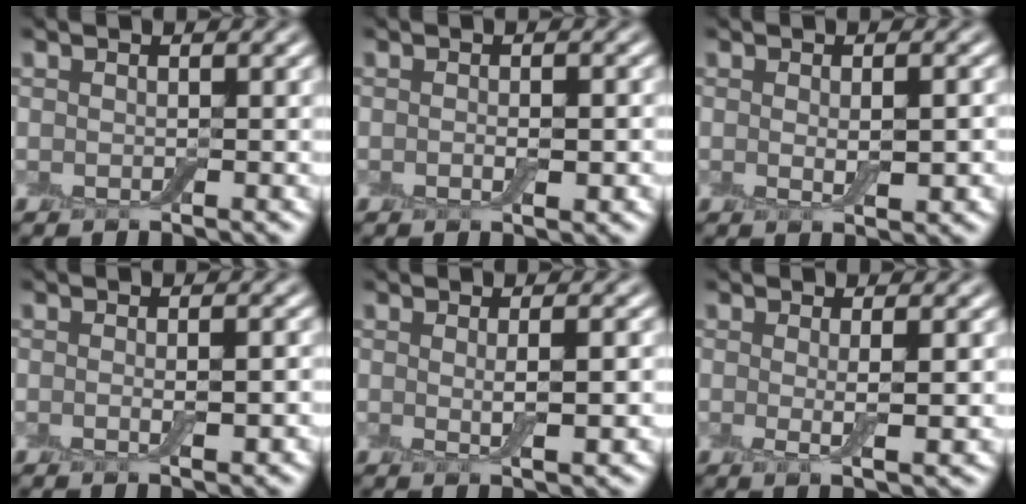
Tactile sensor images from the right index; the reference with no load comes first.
{"total": 1.6, "force": [-0.3, 0.6, 1.5], "torque": [-0.027, -0.003, -0.007]}
{"total": 2.5, "force": [0.0, 0.8, 2.4], "torque": [-0.042, -0.006, 0.001]}
{"total": 2.1, "force": [-0.3, 0.5, 2.0], "torque": [-0.036, -0.005, -0.006]}
{"total": 2.6, "force": [0.1, 0.5, 2.6], "torque": [-0.042, -0.005, 0.003]}
{"total": 2.7, "force": [0.1, 0.5, 2.6], "torque": [-0.044, -0.010, 0.003]}